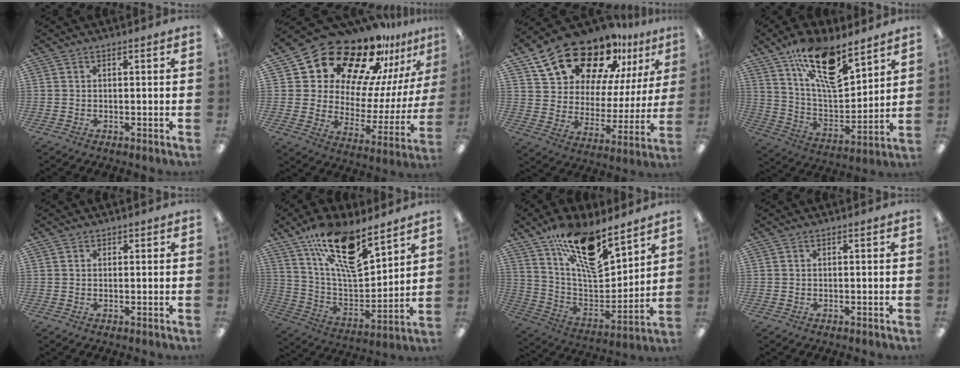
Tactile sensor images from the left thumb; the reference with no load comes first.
{"total": 23.0, "force": [18.9, 9.8, 8.6], "torque": [-0.147, -0.144, 0.336]}
{"total": 21.4, "force": [16.6, 9.6, 9.4], "torque": [-0.176, -0.106, 0.295]}
{"total": 18.8, "force": [12.6, 7.0, 12.0], "torque": [-0.202, -0.075, 0.215]}
{"total": 0.8, "force": [0.4, 0.7, 0.0], "torque": [0.008, 0.001, 0.006]}
{"total": 19.5, "force": [13.4, 7.0, 12.3], "torque": [-0.217, -0.080, 0.233]}
{"total": 19.0, "force": [13.6, 6.7, 11.4], "torque": [-0.195, -0.094, 0.237]}
{"total": 0.0}